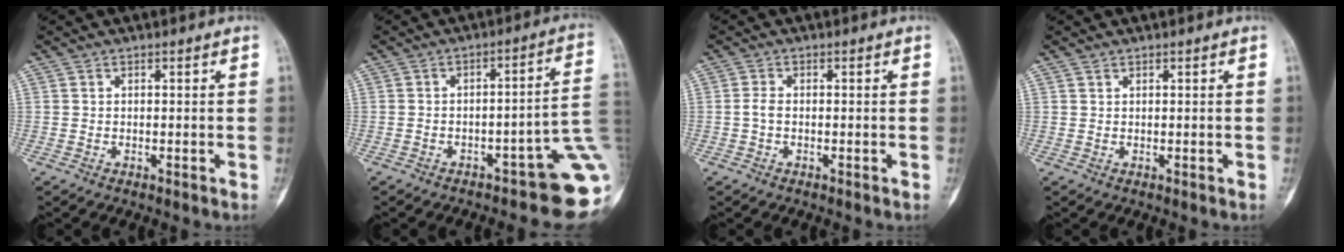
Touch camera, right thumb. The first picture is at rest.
{"total": 13.0, "force": [-5.8, 4.3, 10.8], "torque": [-0.065, 0.070, -0.069]}
{"total": 1.6, "force": [-0.3, 0.9, 1.3], "torque": [-0.026, 0.002, -0.009]}
{"total": 0.6, "force": [0.5, 0.2, 0.1], "torque": [-0.005, -0.001, 0.010]}